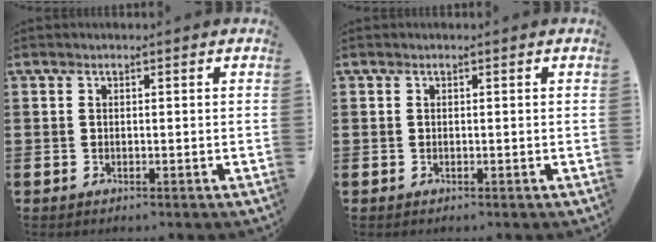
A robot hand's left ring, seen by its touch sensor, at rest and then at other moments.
{"total": 0.0}